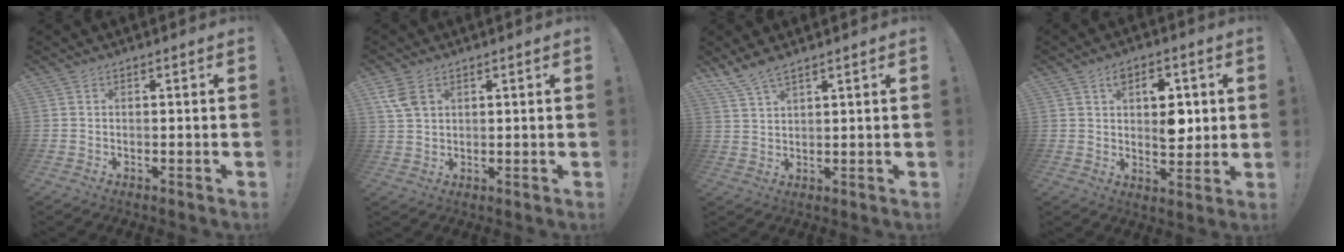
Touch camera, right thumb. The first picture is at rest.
{"total": 6.1, "force": [2.7, 3.9, 3.8], "torque": [-0.084, -0.003, 0.056]}
{"total": 4.9, "force": [4.1, 0.7, 2.6], "torque": [-0.065, -0.017, 0.079]}
{"total": 9.5, "force": [2.7, 6.3, 6.6], "torque": [-0.077, -0.007, 0.045]}